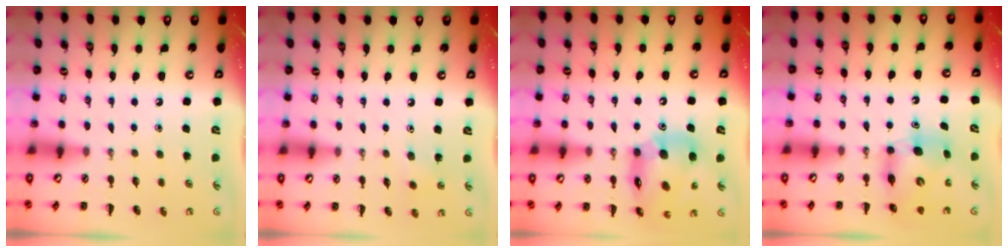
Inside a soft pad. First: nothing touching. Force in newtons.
{"total": 6.6, "press": 6.3, "slide": 2.0}
{"total": 16.9, "press": 16.1, "slide": 5.0}
{"total": 6.4, "press": 6.2, "slide": 1.4}